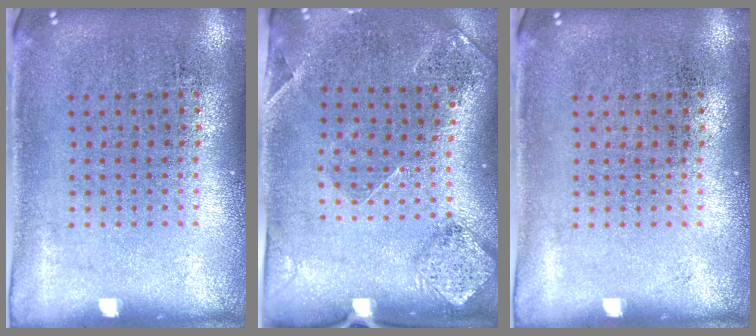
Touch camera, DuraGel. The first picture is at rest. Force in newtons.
{"total": 1.5, "press": 1.3, "slide": 0.8}
{"total": 0.0}